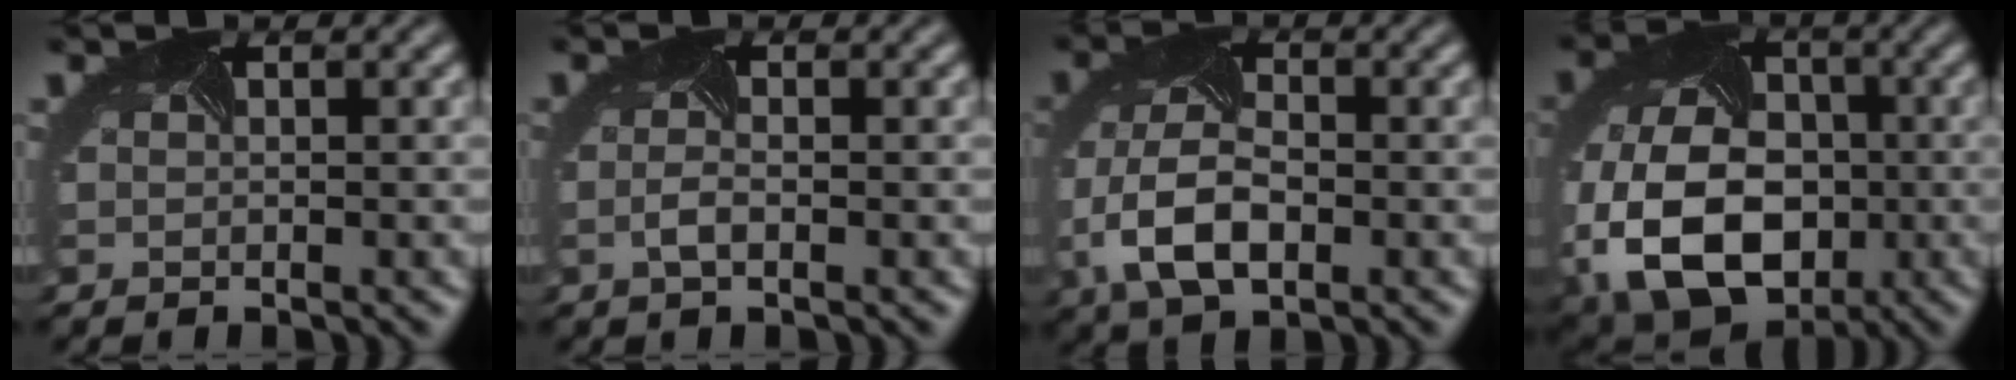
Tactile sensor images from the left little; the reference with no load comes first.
{"total": 1.2, "force": [-0.7, 0.3, 0.9], "torque": [-0.026, -0.006, -0.014]}
{"total": 6.2, "force": [-1.9, 3.6, 4.7], "torque": [-0.112, -0.007, -0.039]}
{"total": 14.0, "force": [-3.6, 9.6, 9.5], "torque": [-0.207, -0.044, -0.054]}